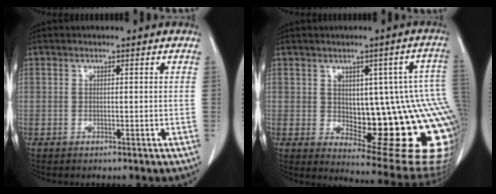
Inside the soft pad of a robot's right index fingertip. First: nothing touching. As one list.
[{"total": 19.8, "force": [-2.0, 7.3, 18.3], "torque": [-0.135, 0.021, -0.001]}]